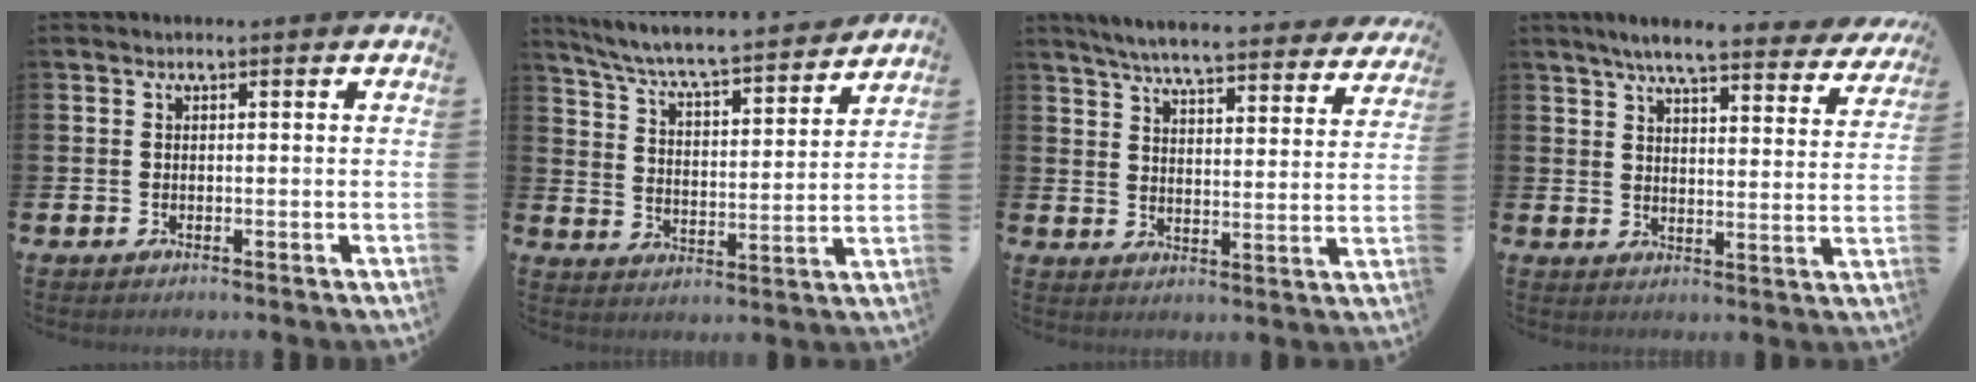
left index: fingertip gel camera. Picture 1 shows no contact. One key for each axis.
{"total": 7.0, "fx": 6.6, "fy": 0.3, "fz": 2.2, "tx": -0.077, "ty": -0.056, "tz": 0.111}
{"total": 6.0, "fx": 5.7, "fy": 0.2, "fz": 1.8, "tx": -0.055, "ty": -0.042, "tz": 0.096}
{"total": 6.3, "fx": 5.7, "fy": 0.6, "fz": 2.7, "tx": -0.061, "ty": -0.036, "tz": 0.095}